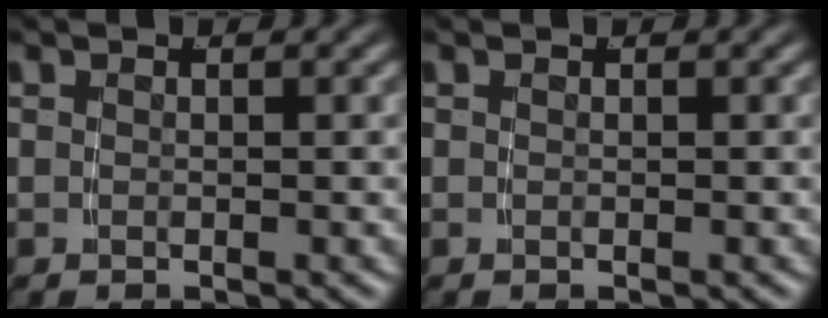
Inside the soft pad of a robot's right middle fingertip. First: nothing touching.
{"total": 0.0}